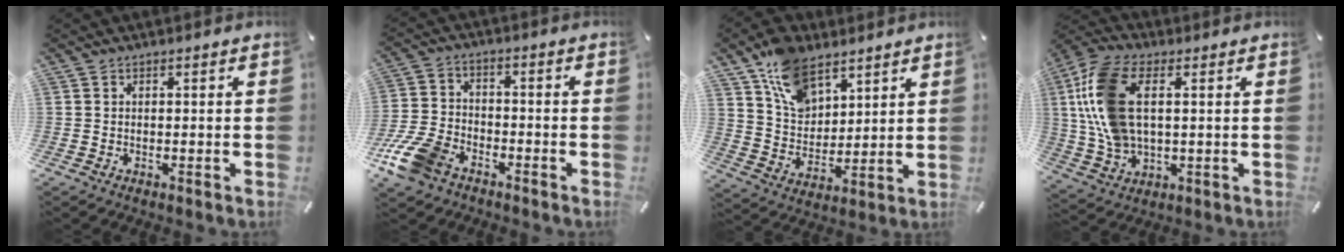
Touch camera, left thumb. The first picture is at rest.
{"total": 11.4, "force": [-7.2, 6.8, 5.6], "torque": [-0.128, 0.033, -0.136]}
{"total": 12.3, "force": [8.1, 7.8, 5.1], "torque": [-0.106, -0.035, 0.158]}
{"total": 14.8, "force": [2.6, 9.1, 11.3], "torque": [-0.266, 0.004, 0.049]}